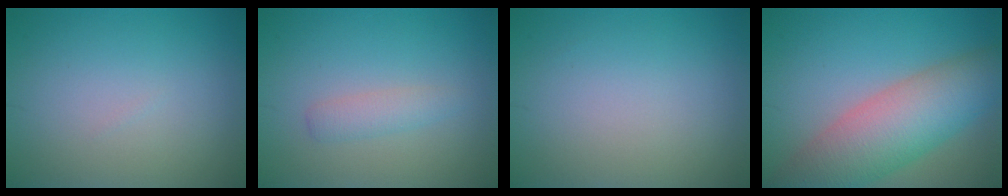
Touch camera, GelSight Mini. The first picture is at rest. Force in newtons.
{"total": 1.7, "press": 1.7, "slide": 0.1}
{"total": 0.0}
{"total": 8.6, "press": 8.6, "slide": 0.3}